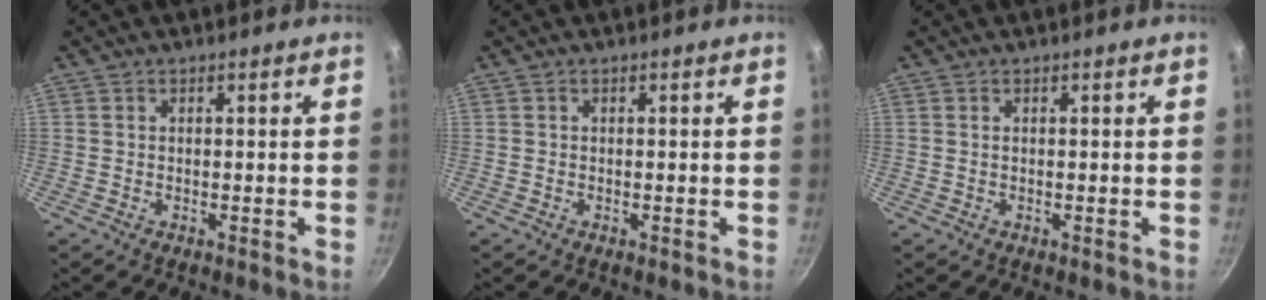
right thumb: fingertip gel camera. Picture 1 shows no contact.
{"total": 0.0}
{"total": 0.0}